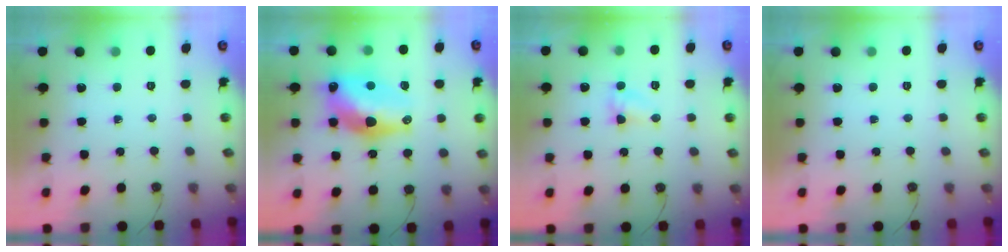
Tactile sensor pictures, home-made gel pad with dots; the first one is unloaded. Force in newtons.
{"total": 14.6, "press": 14.6, "slide": 0.9}
{"total": 4.3, "press": 4.2, "slide": 0.6}
{"total": 0.0}